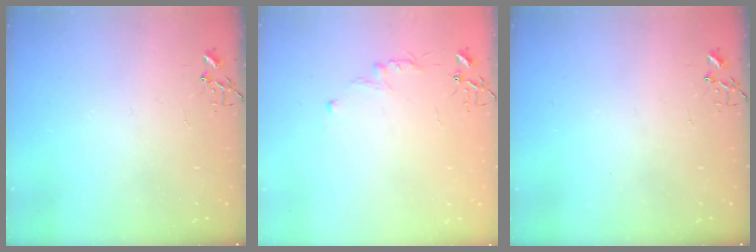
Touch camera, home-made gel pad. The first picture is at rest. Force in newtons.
{"total": 5.5, "press": 5.5, "slide": 0.6}
{"total": 0.0}